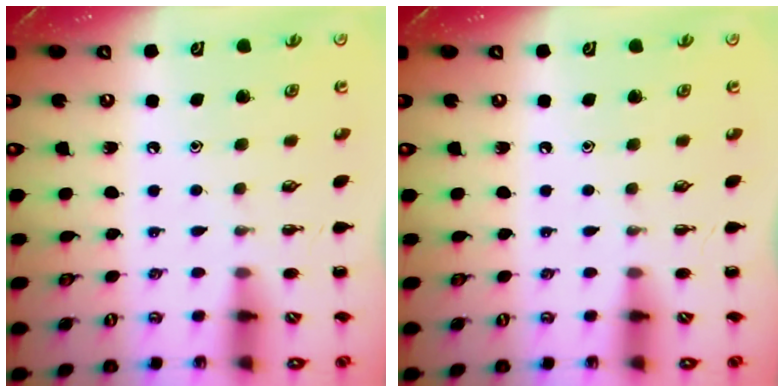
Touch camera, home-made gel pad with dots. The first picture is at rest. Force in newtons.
{"total": 0.0}